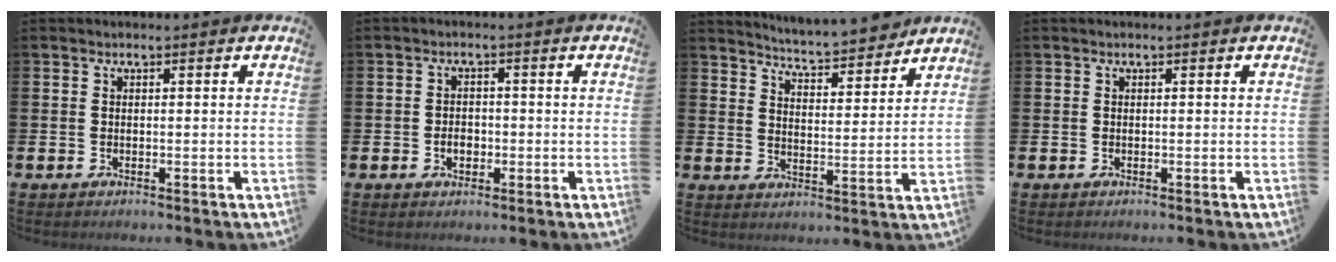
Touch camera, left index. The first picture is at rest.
{"total": 2.3, "force": [-0.6, 1.7, 1.4], "torque": [-0.013, -0.001, -0.017]}
{"total": 5.5, "force": [5.5, 0.1, 0.5], "torque": [-0.026, -0.051, 0.092]}
{"total": 0.0}